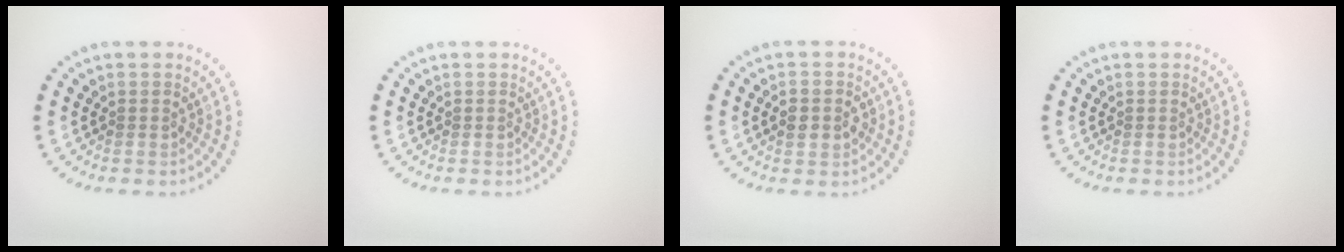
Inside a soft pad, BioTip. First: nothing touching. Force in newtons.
{"total": 0.0}
{"total": 2.9, "press": 2.9, "slide": 0.2}
{"total": 0.0}